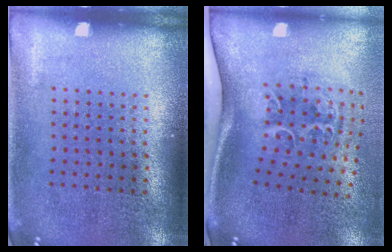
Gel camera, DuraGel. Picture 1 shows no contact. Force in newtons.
{"total": 2.3, "press": 1.3, "slide": 1.9}